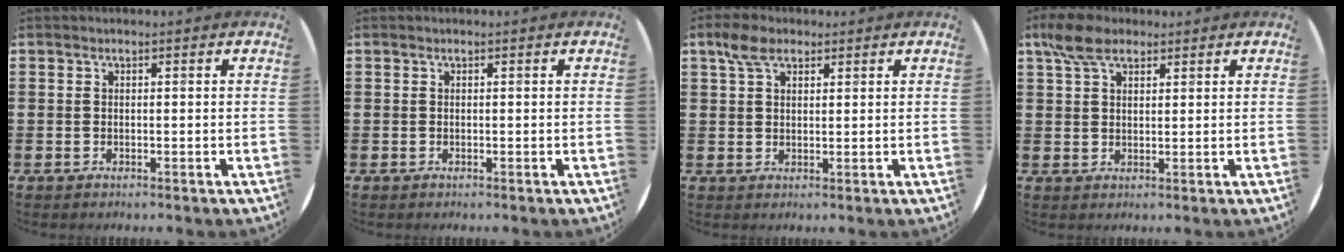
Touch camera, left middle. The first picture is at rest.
{"total": 0.0}
{"total": 3.8, "force": [2.6, 2.0, 2.0], "torque": [-0.037, 0.006, 0.045]}
{"total": 5.3, "force": [3.7, 2.6, 2.8], "torque": [-0.056, 0.002, 0.067]}